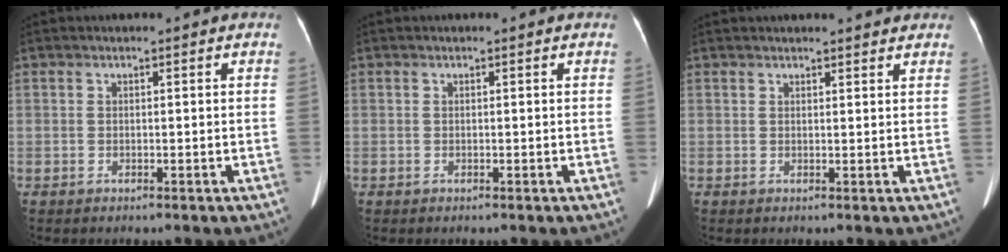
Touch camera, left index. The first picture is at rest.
{"total": 0.0}
{"total": 6.9, "force": [6.3, 1.2, 2.4], "torque": [-0.026, 0.002, 0.067]}